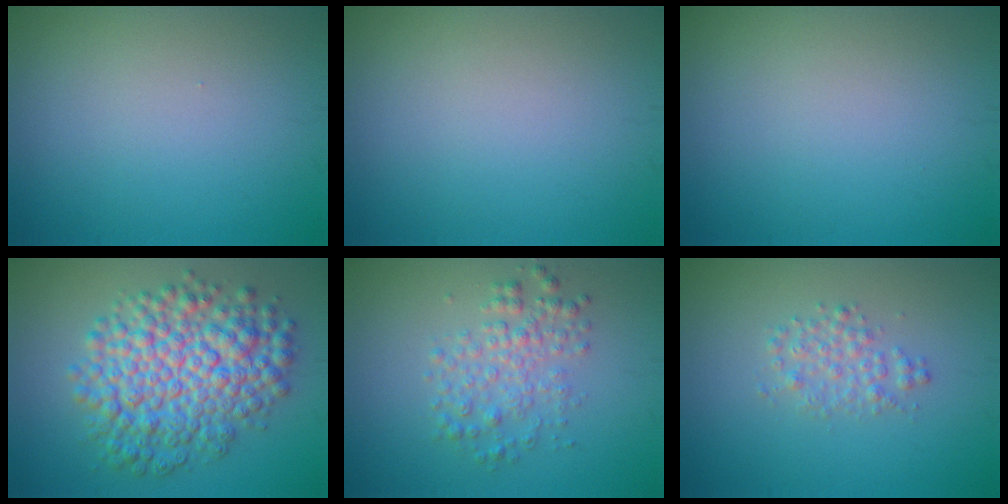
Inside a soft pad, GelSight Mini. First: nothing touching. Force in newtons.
{"total": 0.0}
{"total": 0.0}
{"total": 8.8, "press": 8.8, "slide": 0.1}
{"total": 3.1, "press": 3.1, "slide": 0.0}
{"total": 2.0, "press": 2.0, "slide": 0.0}